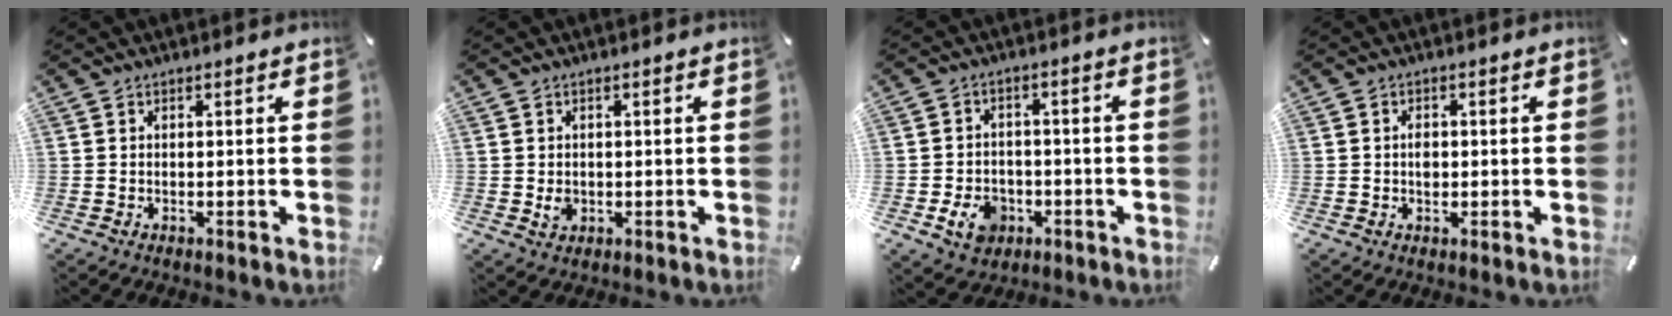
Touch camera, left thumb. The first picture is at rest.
{"total": 2.0, "force": [0.0, 1.8, 0.9], "torque": [-0.008, 0.000, -0.002]}
{"total": 7.2, "force": [-2.7, 5.7, 3.4], "torque": [-0.070, 0.013, -0.049]}
{"total": 2.1, "force": [-0.1, 1.6, 1.4], "torque": [-0.020, 0.002, -0.005]}